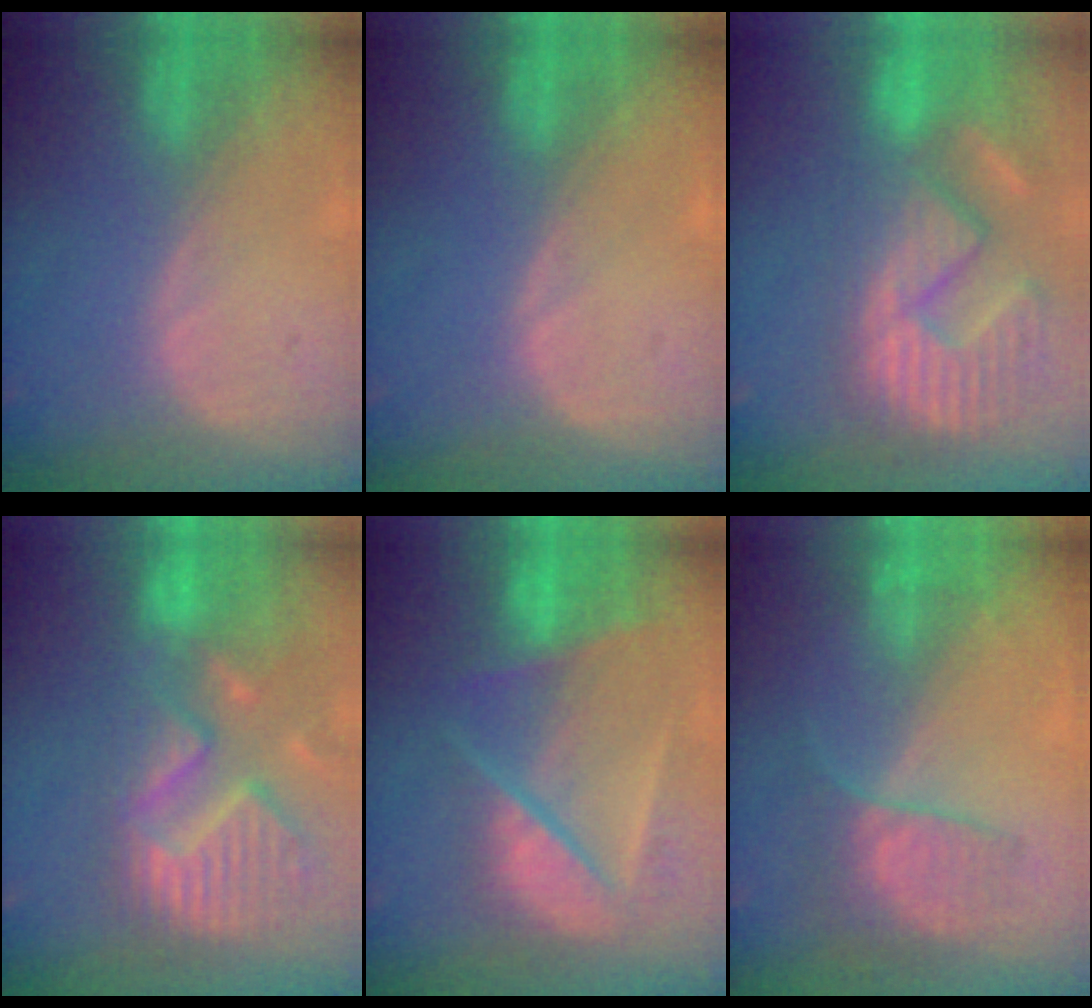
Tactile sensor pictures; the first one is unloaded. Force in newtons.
{"total": 0.0}
{"total": 14.6, "press": 12.4, "slide": 7.8}
{"total": 13.9, "press": 11.8, "slide": 7.3}
{"total": 9.8, "press": 8.3, "slide": 5.2}
{"total": 7.0, "press": 6.0, "slide": 3.7}